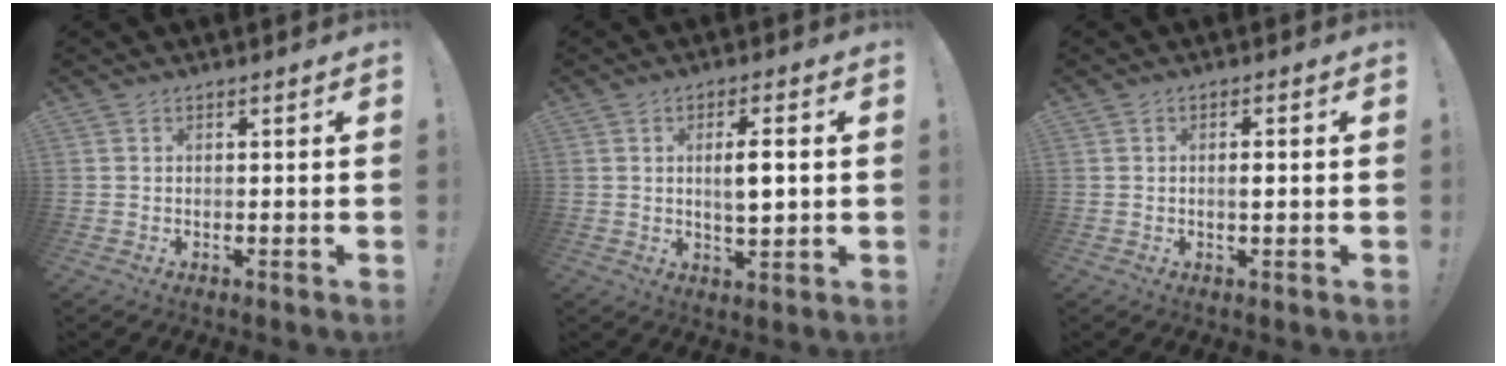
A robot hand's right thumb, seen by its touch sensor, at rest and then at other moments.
{"total": 6.0, "force": [0.7, 1.7, 5.7], "torque": [-0.081, -0.004, 0.005]}
{"total": 1.9, "force": [-0.3, 0.4, 1.8], "torque": [-0.017, -0.003, -0.010]}